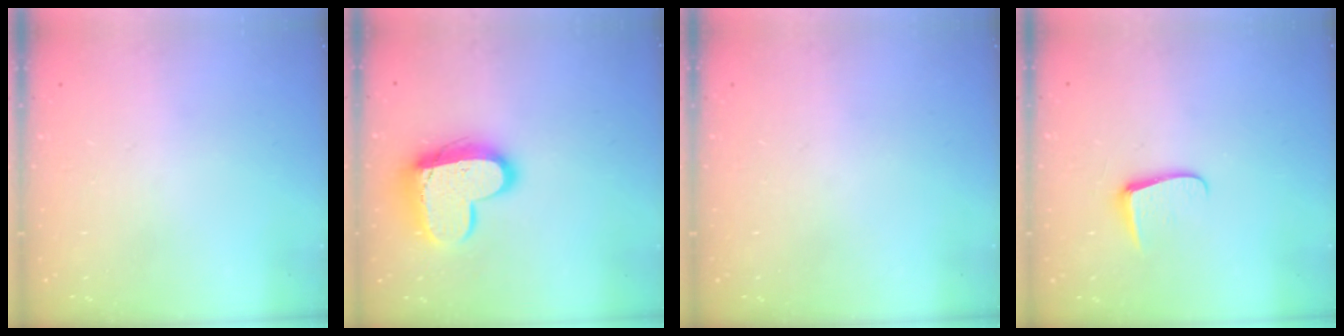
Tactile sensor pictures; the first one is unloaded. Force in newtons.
{"total": 15.3, "press": 15.2, "slide": 1.2}
{"total": 0.0}
{"total": 6.0, "press": 6.0, "slide": 0.8}